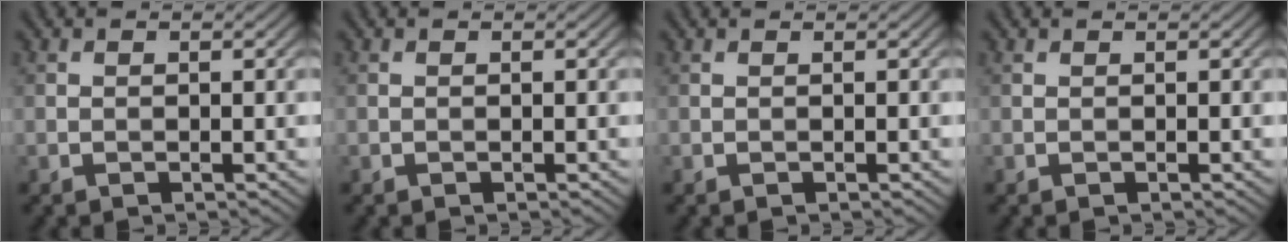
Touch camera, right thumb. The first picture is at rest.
{"total": 0.0}
{"total": 0.0}
{"total": 0.0}